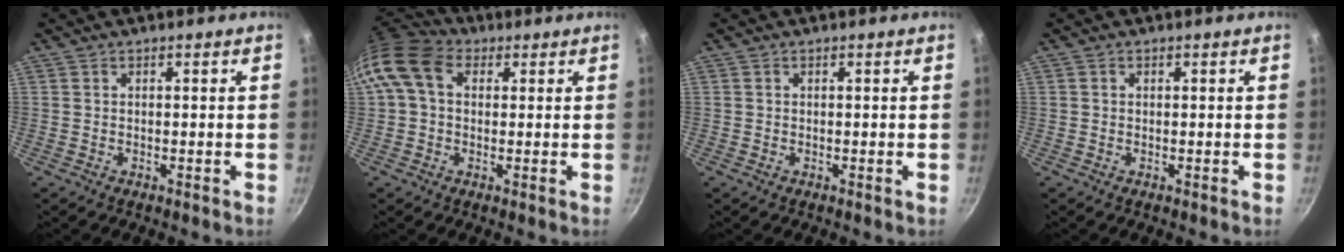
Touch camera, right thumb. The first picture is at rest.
{"total": 12.2, "force": [2.8, 8.9, 7.8], "torque": [-0.146, 0.024, 0.033]}
{"total": 0.0}
{"total": 0.0}